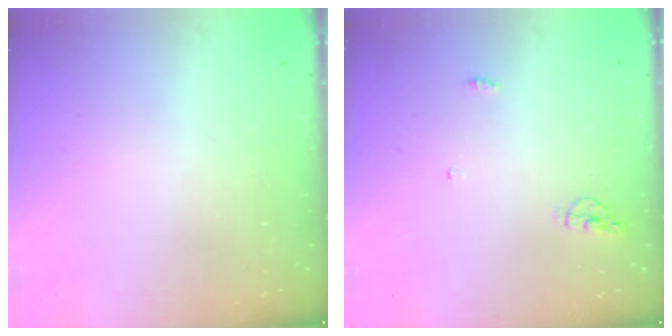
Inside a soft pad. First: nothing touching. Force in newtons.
{"total": 4.3, "press": 4.1, "slide": 1.0}